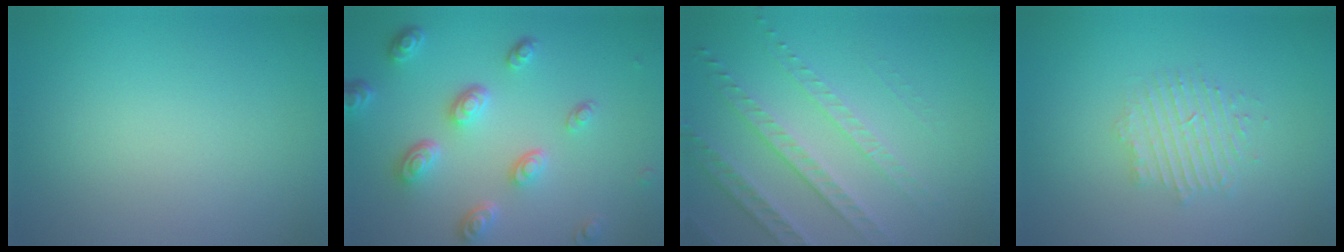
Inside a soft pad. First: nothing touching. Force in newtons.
{"total": 4.9, "press": 3.7, "slide": 3.2}
{"total": 3.5, "press": 3.2, "slide": 1.4}
{"total": 2.4, "press": 2.4, "slide": 0.3}